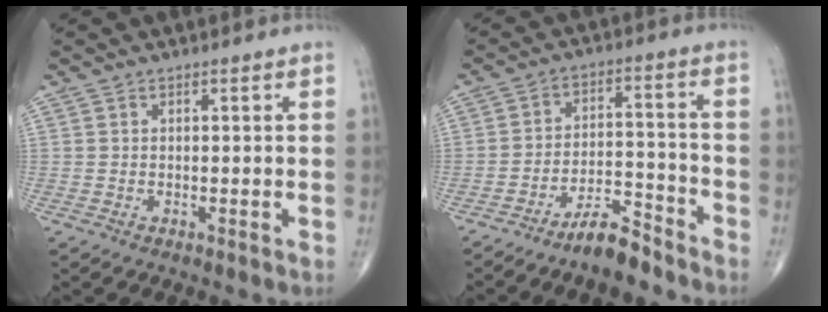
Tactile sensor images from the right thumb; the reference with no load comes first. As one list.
[{"total": 7.5, "force": [-6.4, 1.8, 3.5], "torque": [-0.056, 0.057, -0.115]}]